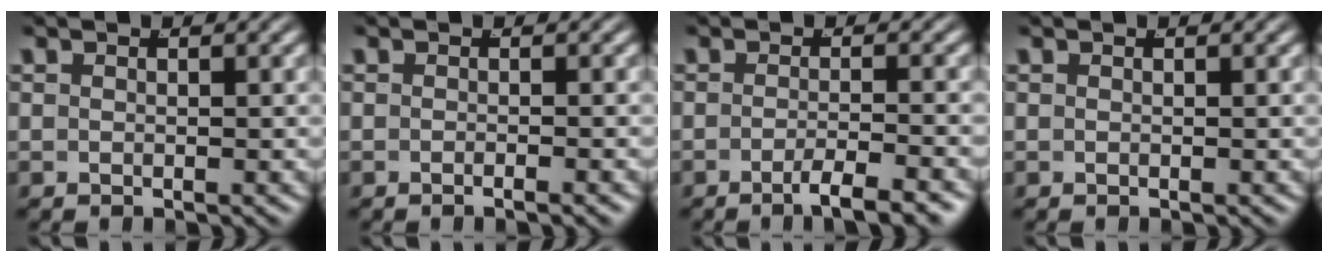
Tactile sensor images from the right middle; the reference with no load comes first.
{"total": 0.9, "force": [-0.8, -0.3, 0.4], "torque": [-0.006, 0.004, -0.015]}
{"total": 3.5, "force": [-2.6, 0.1, 2.3], "torque": [-0.036, -0.006, -0.044]}
{"total": 0.0}